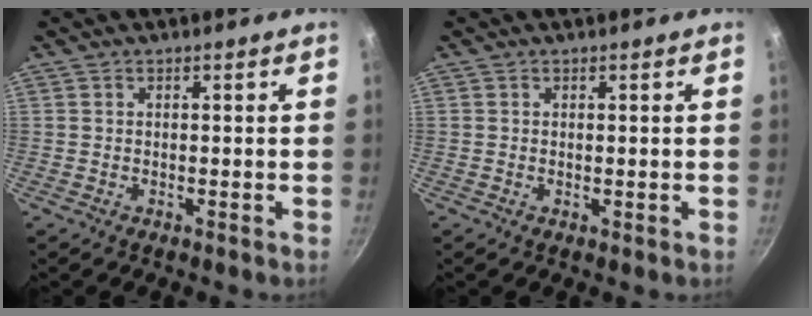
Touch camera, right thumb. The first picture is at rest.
{"total": 0.0}